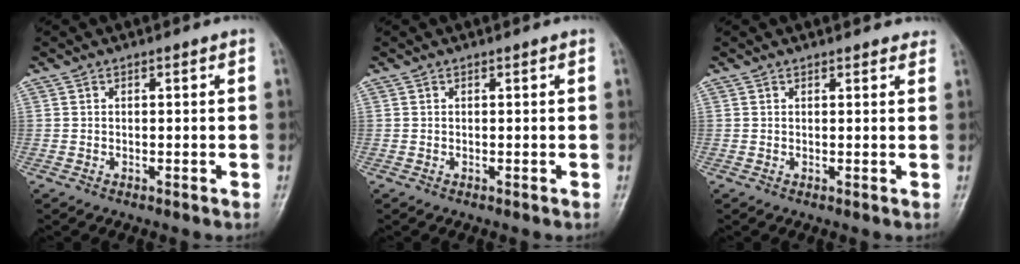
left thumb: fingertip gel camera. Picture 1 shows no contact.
{"total": 0.0}
{"total": 3.2, "force": [2.9, 1.1, 0.8], "torque": [0.011, -0.004, 0.025]}